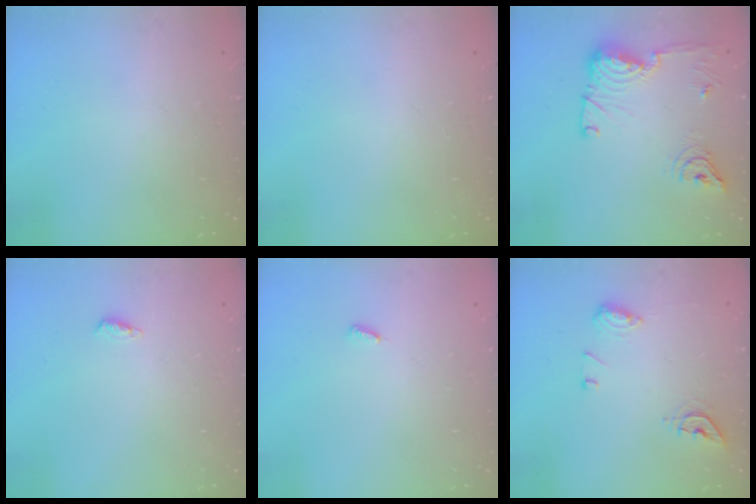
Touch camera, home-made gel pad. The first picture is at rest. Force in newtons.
{"total": 0.0}
{"total": 14.7, "press": 14.6, "slide": 2.1}
{"total": 4.9, "press": 4.4, "slide": 2.0}
{"total": 3.2, "press": 3.2, "slide": 0.5}
{"total": 9.0, "press": 8.9, "slide": 0.9}